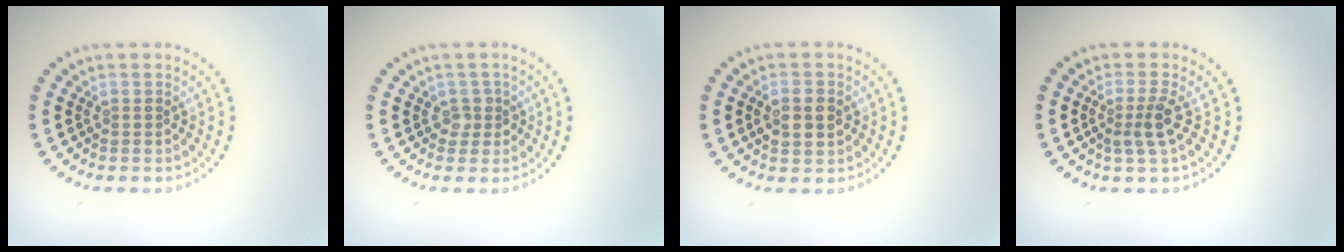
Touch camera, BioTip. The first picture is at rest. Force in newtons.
{"total": 1.4, "press": 1.1, "slide": 0.8}
{"total": 3.3, "press": 3.3, "slide": 0.1}
{"total": 2.4, "press": 1.8, "slide": 1.5}